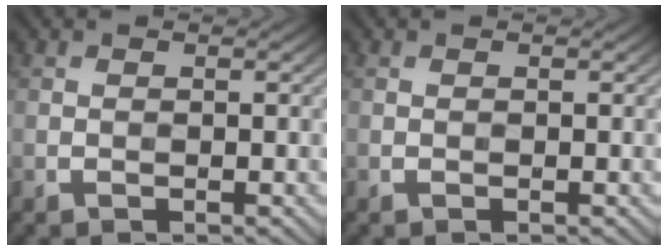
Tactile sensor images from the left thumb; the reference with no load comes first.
{"total": 0.0}